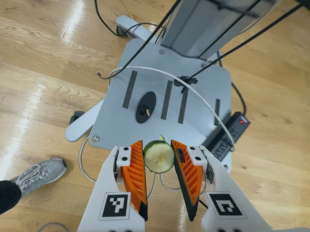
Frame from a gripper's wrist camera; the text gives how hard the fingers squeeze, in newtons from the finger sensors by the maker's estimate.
{"total": 8.0, "left": 7.9, "right": 8.0}